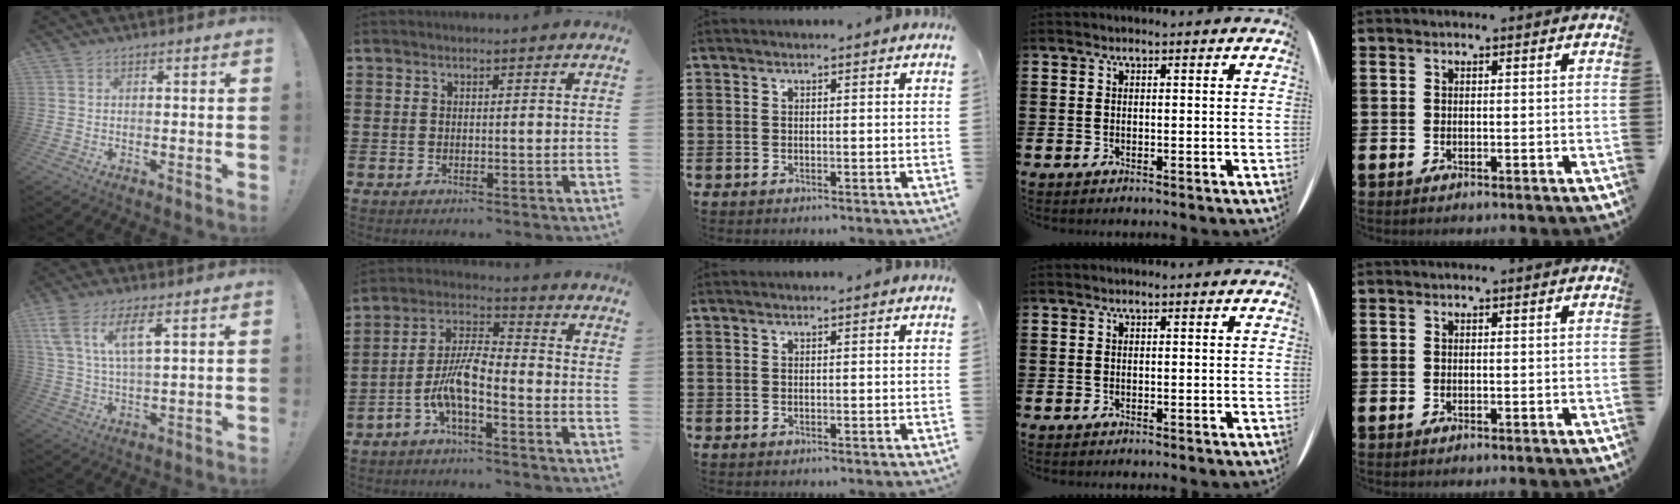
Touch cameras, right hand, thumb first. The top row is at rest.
{"thumb": {"total": 10.2, "force": [5.4, 3.7, 7.9], "torque": [-0.146, -0.010, 0.099]}, "index": {"total": 7.3, "force": [-3.6, 1.9, 6.1], "torque": [-0.146, -0.010, -0.076]}}